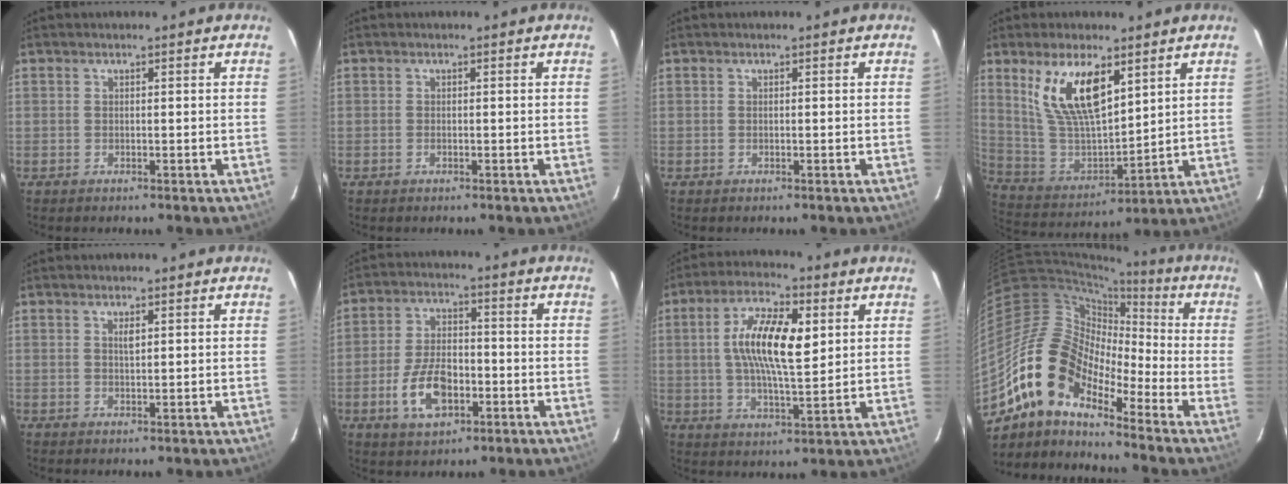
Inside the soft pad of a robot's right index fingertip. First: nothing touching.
{"total": 0.5, "force": [-0.3, 0.3, 0.3], "torque": [-0.005, -0.002, -0.005]}
{"total": 0.0}
{"total": 14.5, "force": [7.6, 5.8, 10.8], "torque": [-0.207, -0.002, 0.163]}
{"total": 1.2, "force": [0.5, 0.4, 1.0], "torque": [-0.018, 0.001, 0.010]}
{"total": 10.5, "force": [-3.9, 5.7, 7.9], "torque": [-0.163, 0.002, -0.063]}
{"total": 12.2, "force": [2.8, 3.9, 11.2], "torque": [-0.208, 0.010, 0.049]}
{"total": 14.9, "force": [-10.8, 6.3, 8.2], "torque": [-0.139, 0.005, -0.222]}